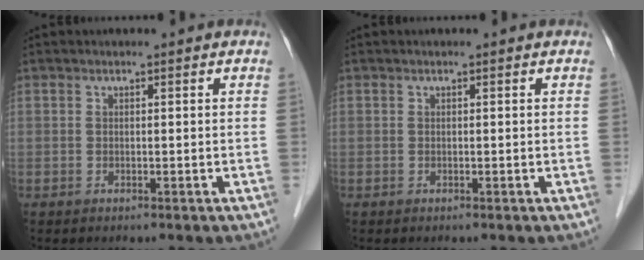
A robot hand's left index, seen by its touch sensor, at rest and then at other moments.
{"total": 0.0}